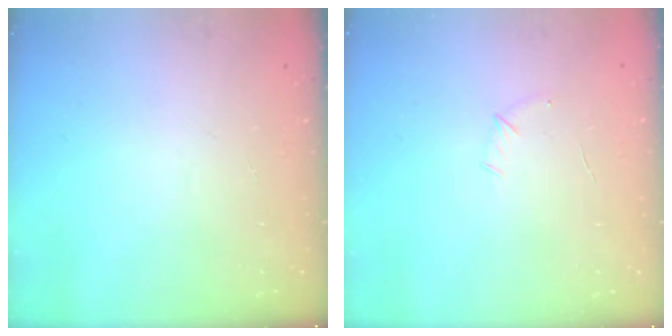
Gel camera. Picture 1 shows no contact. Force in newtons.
{"total": 4.3, "press": 4.2, "slide": 1.1}